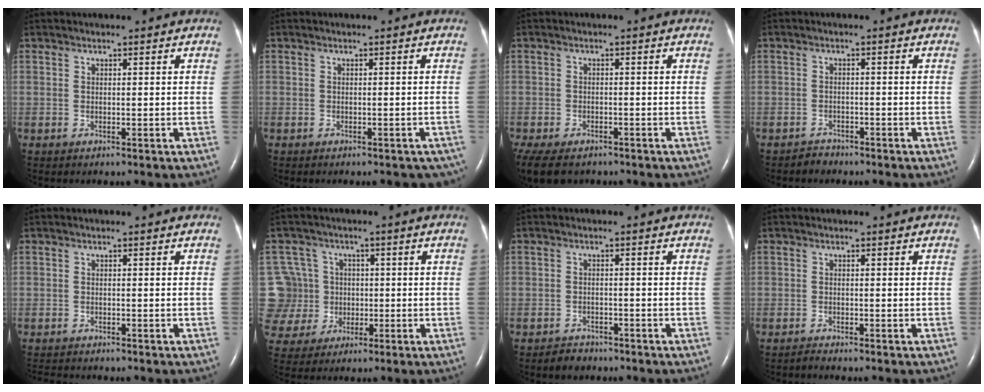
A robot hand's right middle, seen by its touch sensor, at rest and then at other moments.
{"total": 6.8, "force": [-5.7, 2.6, 2.6], "torque": [-0.020, 0.001, -0.053]}
{"total": 11.8, "force": [-8.0, 6.5, 5.6], "torque": [-0.151, -0.025, -0.109]}
{"total": 1.5, "force": [-1.4, 0.5, -0.4], "torque": [0.000, -0.002, -0.024]}
{"total": 2.2, "force": [-2.1, 0.3, 0.5], "torque": [-0.008, -0.007, -0.030]}
{"total": 8.0, "force": [-0.2, 7.9, 1.4], "torque": [-0.044, 0.019, 0.013]}
{"total": 2.1, "force": [-1.8, 1.0, 0.2], "torque": [-0.017, -0.001, -0.028]}
{"total": 0.7, "force": [-0.6, -0.2, 0.0], "torque": [-0.007, -0.006, -0.012]}